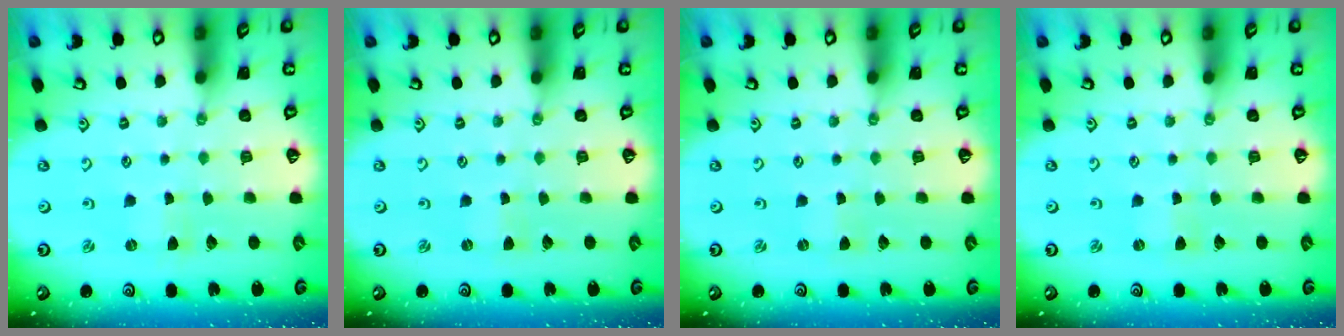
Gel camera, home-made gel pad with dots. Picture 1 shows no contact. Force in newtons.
{"total": 0.0}
{"total": 0.0}
{"total": 0.8, "press": 0.7, "slide": 0.2}